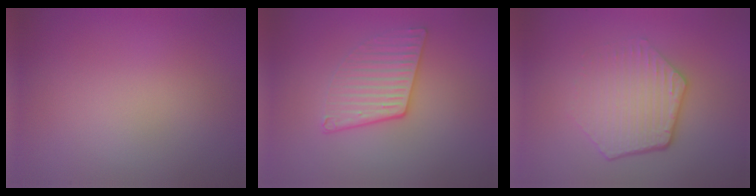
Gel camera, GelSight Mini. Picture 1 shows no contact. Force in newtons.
{"total": 3.2, "press": 2.8, "slide": 1.6}
{"total": 4.5, "press": 3.3, "slide": 3.1}